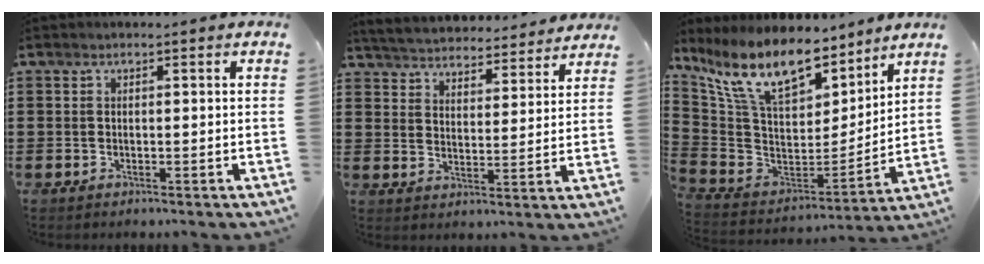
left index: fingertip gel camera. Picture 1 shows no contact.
{"total": 4.5, "force": [4.5, -0.2, -0.1], "torque": [-0.024, -0.037, 0.075]}
{"total": 13.8, "force": [9.9, 5.3, 8.0], "torque": [-0.201, -0.054, 0.180]}